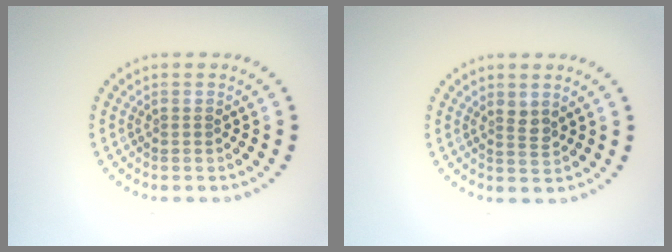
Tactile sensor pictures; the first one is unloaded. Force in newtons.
{"total": 1.4, "press": 1.1, "slide": 0.8}